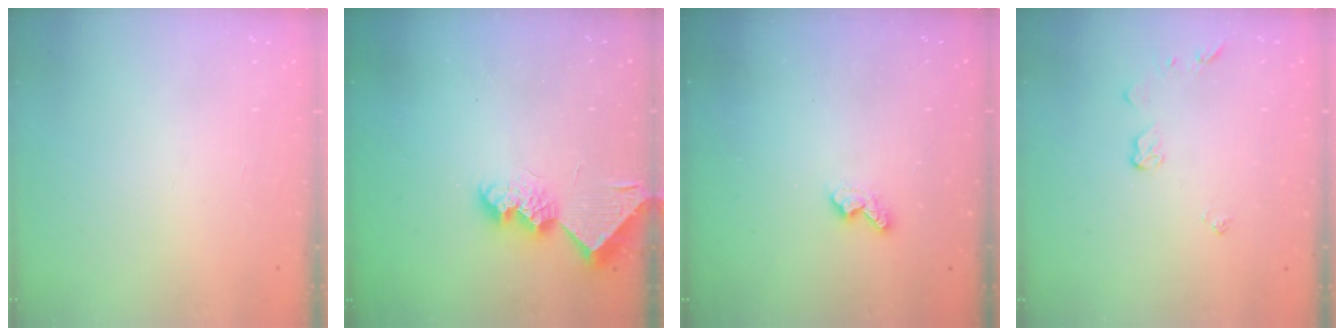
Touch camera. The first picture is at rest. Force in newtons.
{"total": 9.5, "press": 9.5, "slide": 0.1}
{"total": 5.3, "press": 5.2, "slide": 0.5}
{"total": 4.2, "press": 4.2, "slide": 0.5}